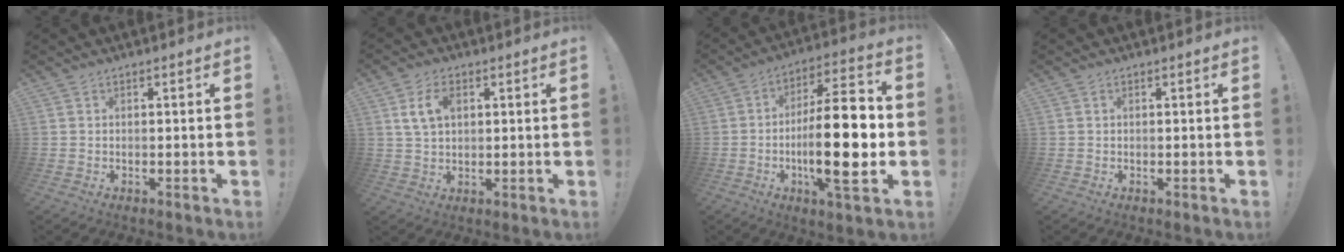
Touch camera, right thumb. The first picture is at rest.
{"total": 7.4, "force": [2.3, 4.7, 5.3], "torque": [-0.100, 0.005, 0.043]}
{"total": 21.9, "force": [-3.3, 6.7, 20.6], "torque": [-0.343, 0.008, -0.055]}
{"total": 0.0}